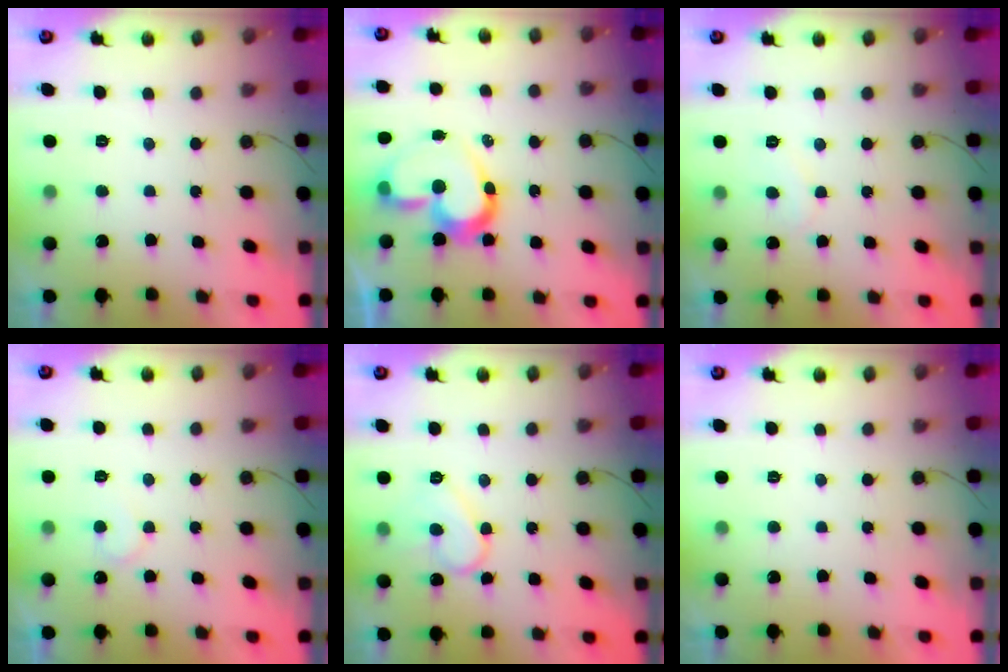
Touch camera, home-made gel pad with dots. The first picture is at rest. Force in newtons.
{"total": 12.7, "press": 12.6, "slide": 1.5}
{"total": 5.3, "press": 5.2, "slide": 0.4}
{"total": 6.6, "press": 6.6, "slide": 0.5}
{"total": 8.5, "press": 8.5, "slide": 0.7}
{"total": 1.8, "press": 1.8, "slide": 0.1}